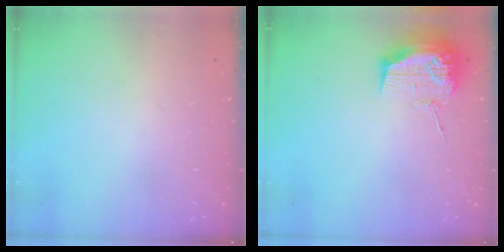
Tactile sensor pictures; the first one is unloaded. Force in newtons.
{"total": 13.9, "press": 13.9, "slide": 0.1}